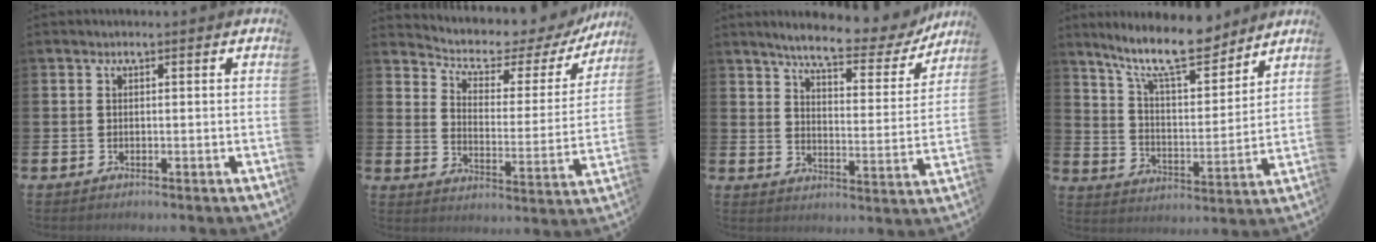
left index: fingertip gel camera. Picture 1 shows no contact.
{"total": 5.0, "force": [4.4, 2.0, 1.4], "torque": [-0.055, -0.034, 0.066]}
{"total": 6.9, "force": [6.1, 1.3, 2.9], "torque": [-0.065, -0.044, 0.097]}
{"total": 12.2, "force": [10.2, 2.9, 5.9], "torque": [-0.129, -0.051, 0.181]}